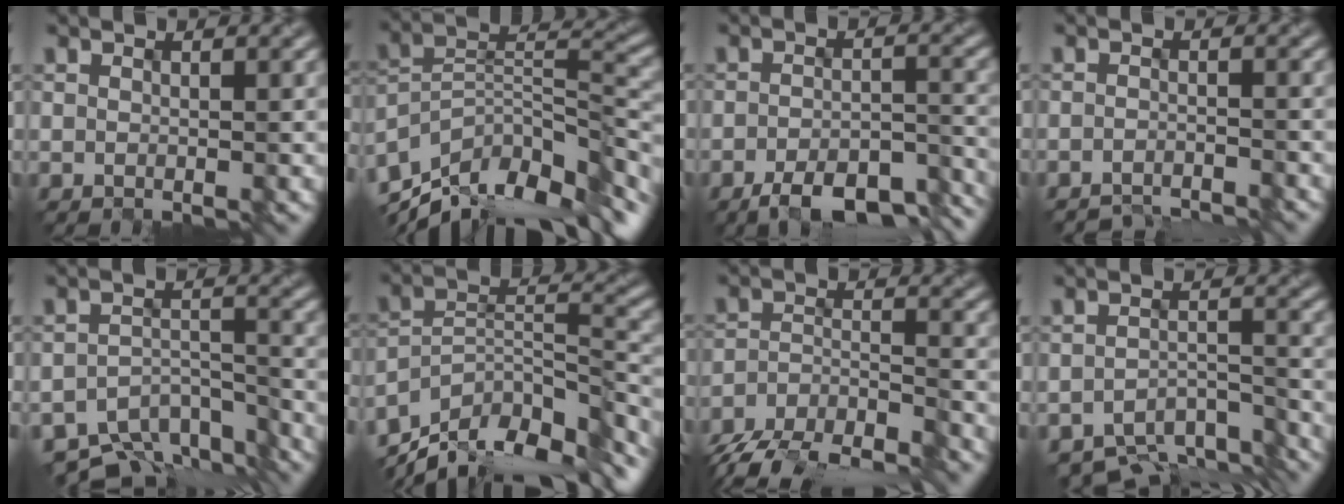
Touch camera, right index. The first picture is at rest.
{"total": 12.5, "force": [-9.5, 5.4, 6.1], "torque": [-0.128, 0.012, -0.157]}
{"total": 7.6, "force": [-5.7, 2.6, 4.3], "torque": [-0.063, -0.013, -0.079]}
{"total": 3.2, "force": [-3.2, 0.0, 0.0], "torque": [0.005, -0.007, -0.049]}
{"total": 8.5, "force": [-7.6, 2.9, 2.4], "torque": [-0.032, -0.011, -0.111]}
{"total": 13.1, "force": [-10.4, 5.0, 6.0], "torque": [-0.121, 0.011, -0.162]}
{"total": 10.0, "force": [-8.9, 3.3, 3.3], "torque": [-0.056, -0.019, -0.129]}
{"total": 7.6, "force": [-6.9, 2.1, 2.5], "torque": [-0.037, -0.019, -0.097]}